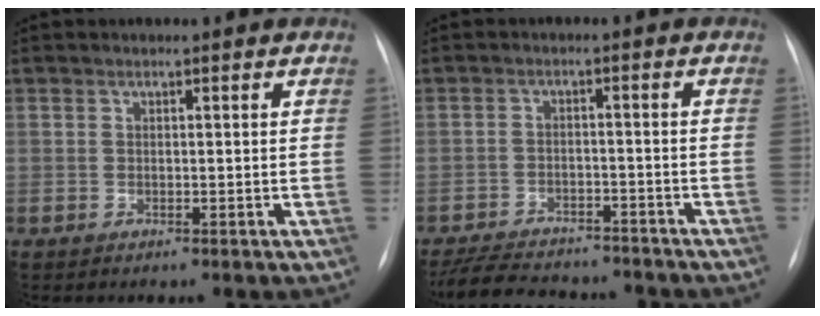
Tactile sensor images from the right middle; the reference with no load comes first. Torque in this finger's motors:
{"motor_torque": [0.65, -0.74, 0.17, 0.03]}